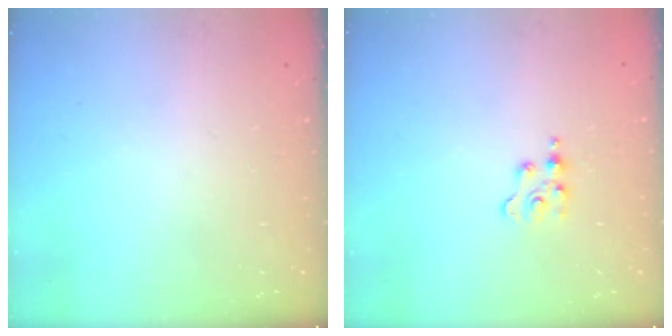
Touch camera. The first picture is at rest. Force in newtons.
{"total": 2.5, "press": 2.4, "slide": 0.4}